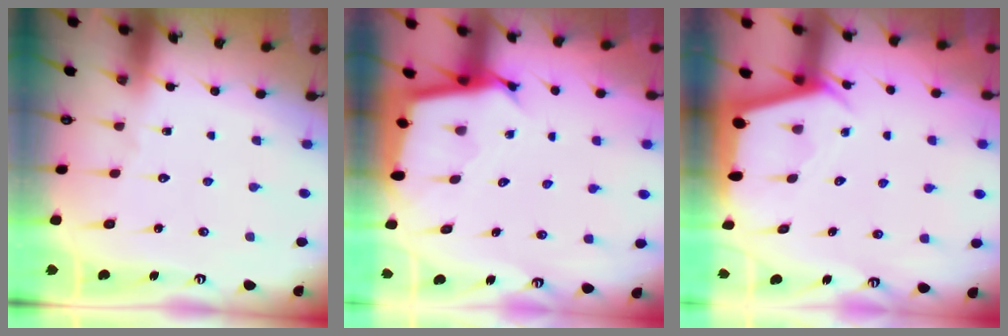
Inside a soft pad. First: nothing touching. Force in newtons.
{"total": 3.1, "press": 3.1, "slide": 0.1}
{"total": 2.5, "press": 2.5, "slide": 0.4}